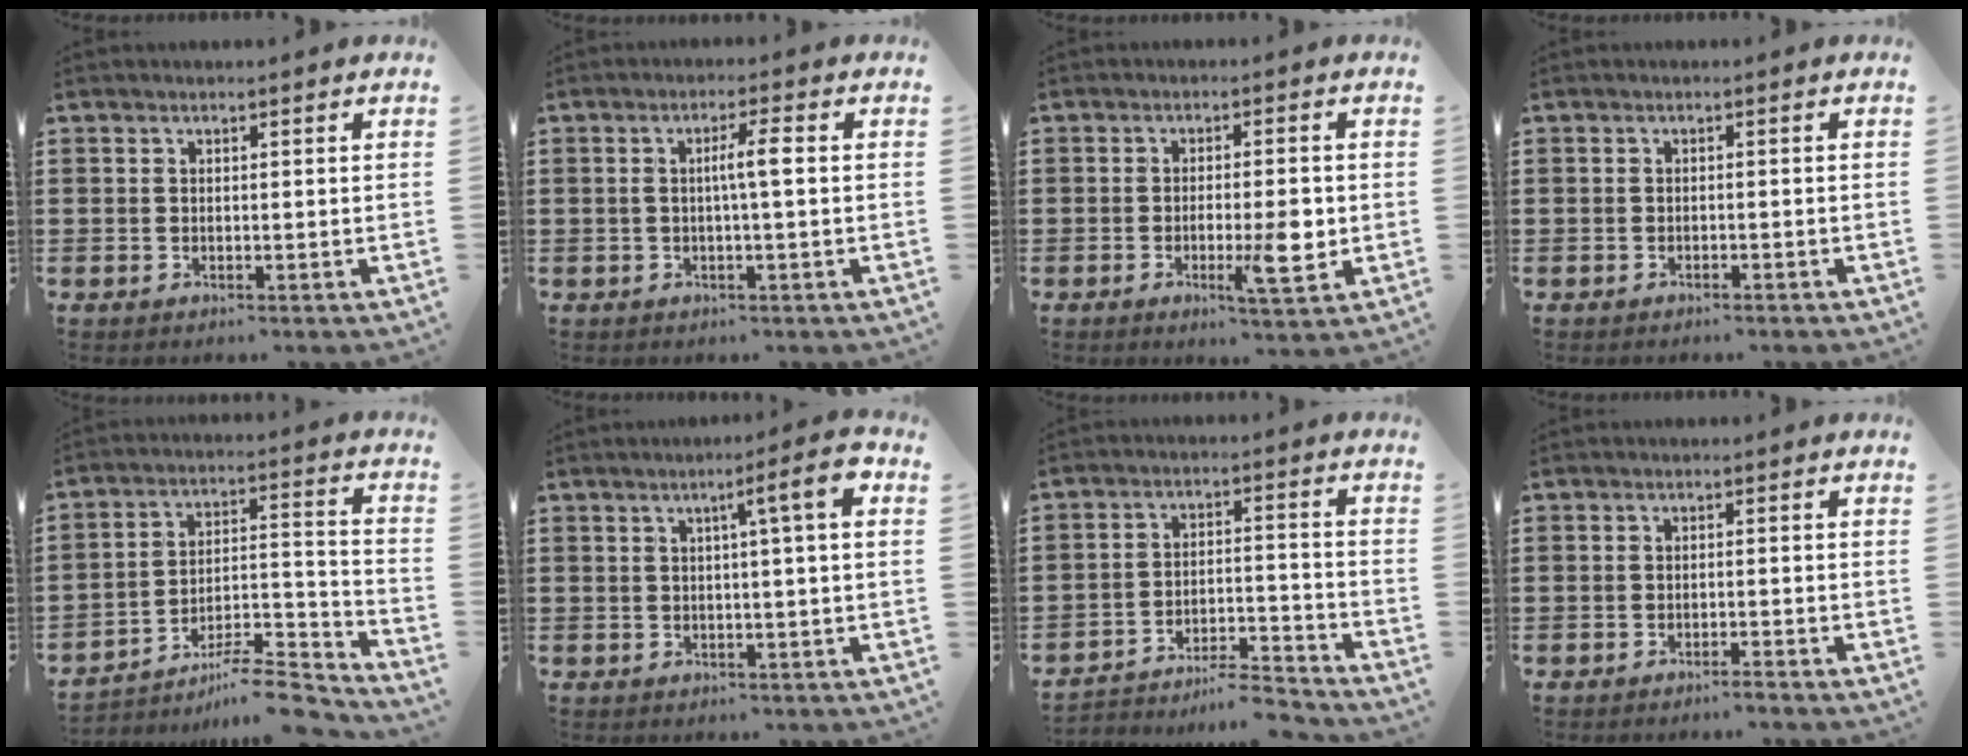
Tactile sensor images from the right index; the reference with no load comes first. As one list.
[{"total": 3.5, "force": [0.0, 0.0, 3.5], "torque": [-0.065, 0.000, -0.005]}, {"total": 6.7, "force": [-1.3, 1.7, 6.3], "torque": [-0.096, -0.005, -0.020]}, {"total": 0.9, "force": [-0.8, 0.0, 0.2], "torque": [-0.008, -0.003, -0.017]}, {"total": 8.4, "force": [-7.1, 1.9, 4.0], "torque": [-0.052, 0.020, -0.134]}, {"total": 5.5, "force": [1.1, 0.0, 5.4], "torque": [-0.088, -0.007, 0.009]}, {"total": 5.6, "force": [-5.2, 1.1, 1.6], "torque": [-0.022, 0.009, -0.102]}, {"total": 1.2, "force": [-1.1, -0.2, 0.4], "torque": [-0.008, 0.003, -0.021]}]